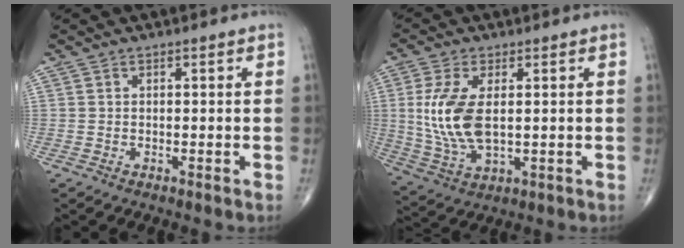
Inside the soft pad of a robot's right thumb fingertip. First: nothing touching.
{"total": 11.5, "force": [1.2, 5.7, 9.9], "torque": [-0.216, -0.009, 0.033]}